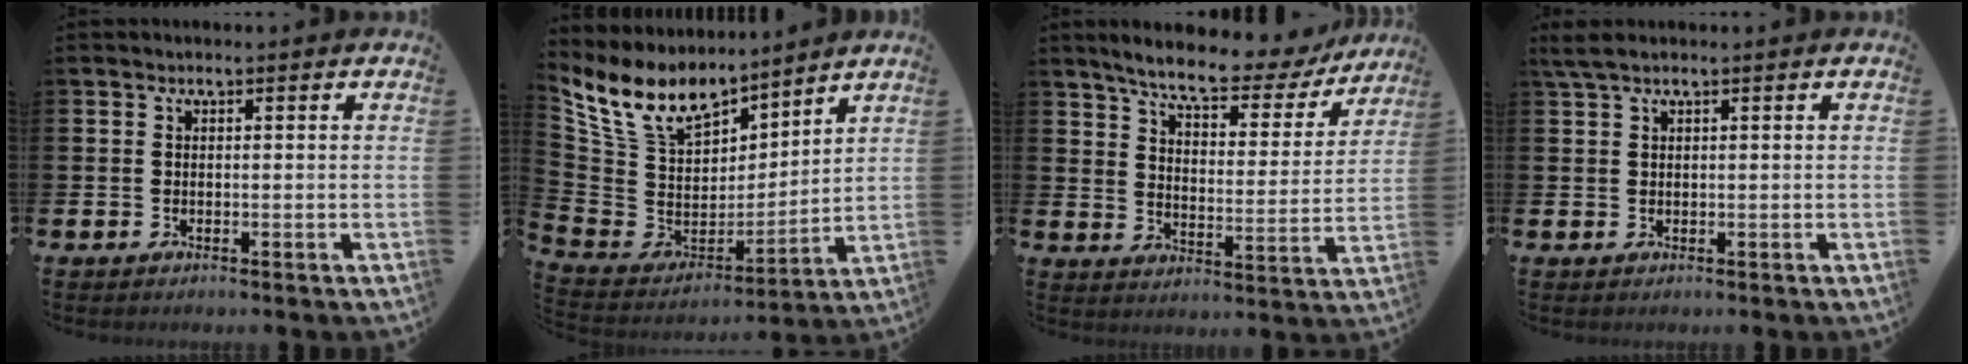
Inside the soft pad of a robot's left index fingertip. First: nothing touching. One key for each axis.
{"total": 10.8, "fx": 9.0, "fy": 4.9, "fz": 3.5, "tx": -0.129, "ty": -0.055, "tz": 0.168}
{"total": 7.9, "fx": 6.9, "fy": 1.7, "fz": 3.4, "tx": -0.093, "ty": -0.040, "tz": 0.115}
{"total": 1.9, "fx": 1.2, "fy": 0.3, "fz": 1.4, "tx": -0.035, "ty": 0.006, "tz": 0.023}